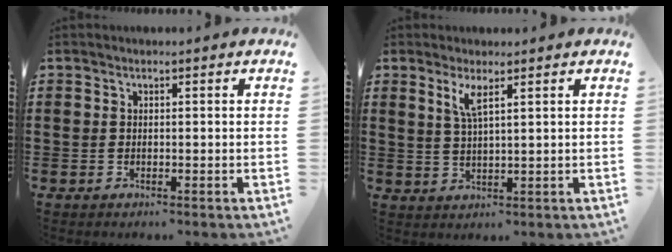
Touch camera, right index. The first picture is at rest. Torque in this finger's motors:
{"motor_torque": [0.19, 0.01, 0.08, 0.12]}